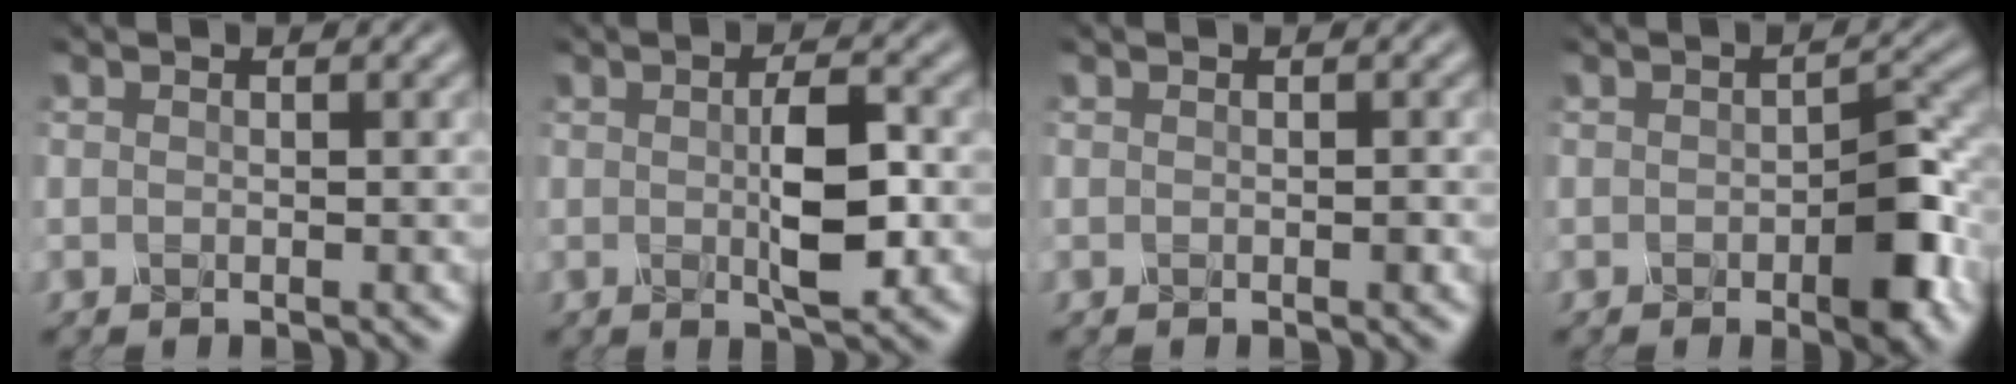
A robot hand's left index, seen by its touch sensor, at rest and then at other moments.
{"total": 4.0, "force": [-0.2, 0.8, 4.0], "torque": [-0.076, 0.004, 0.000]}
{"total": 0.6, "force": [-0.3, 0.3, 0.5], "torque": [0.005, 0.007, -0.001]}
{"total": 5.1, "force": [-1.9, 1.7, 4.4], "torque": [-0.068, 0.005, -0.030]}